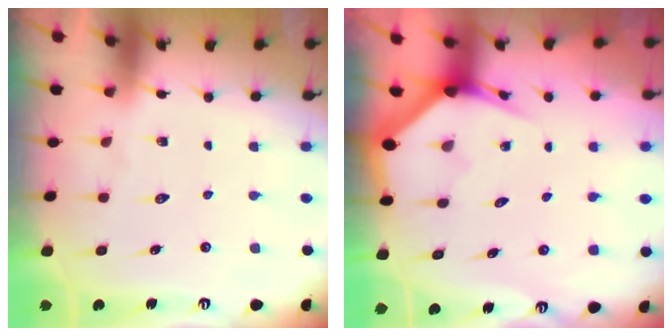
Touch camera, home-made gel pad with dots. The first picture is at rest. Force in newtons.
{"total": 2.9, "press": 2.9, "slide": 0.1}